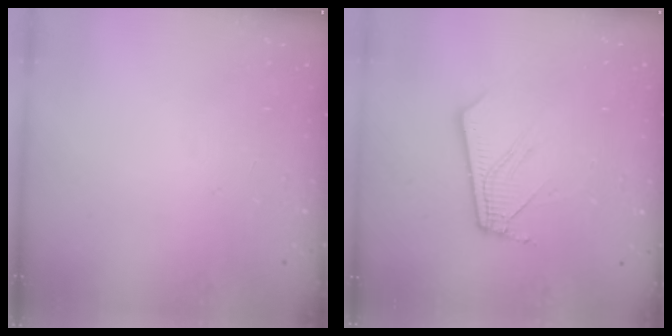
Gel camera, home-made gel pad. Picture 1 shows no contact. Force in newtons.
{"total": 10.2, "press": 10.1, "slide": 1.2}